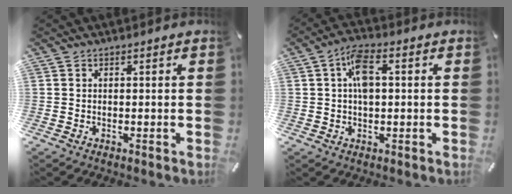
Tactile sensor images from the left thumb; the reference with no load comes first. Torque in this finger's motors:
{"motor_torque": [1.39, 1.43, 0.67, -0.92, 0.34]}